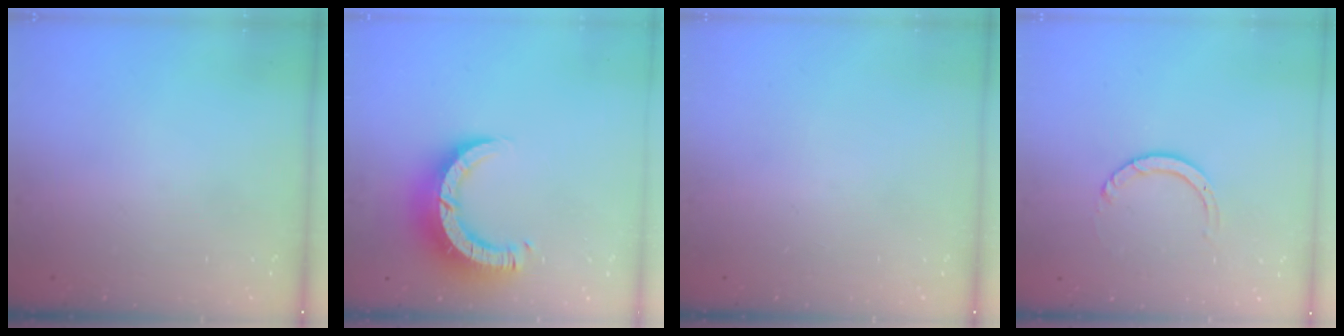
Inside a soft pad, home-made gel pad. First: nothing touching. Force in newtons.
{"total": 10.0, "press": 9.9, "slide": 1.2}
{"total": 0.0}
{"total": 3.5, "press": 3.5, "slide": 0.1}